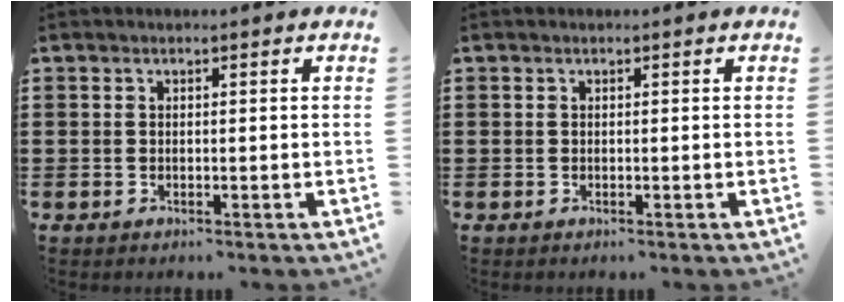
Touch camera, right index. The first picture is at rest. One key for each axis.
{"total": 0.0}